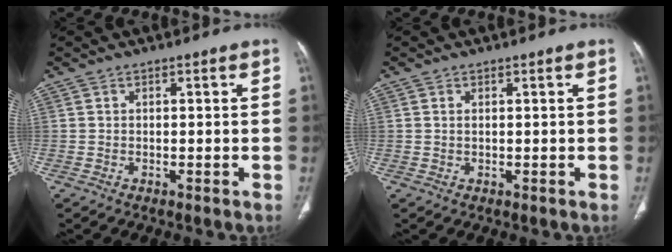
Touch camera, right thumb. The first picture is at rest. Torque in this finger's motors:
{"motor_torque": [-0.30, 0.30, -0.49, 0.44, 0.10]}